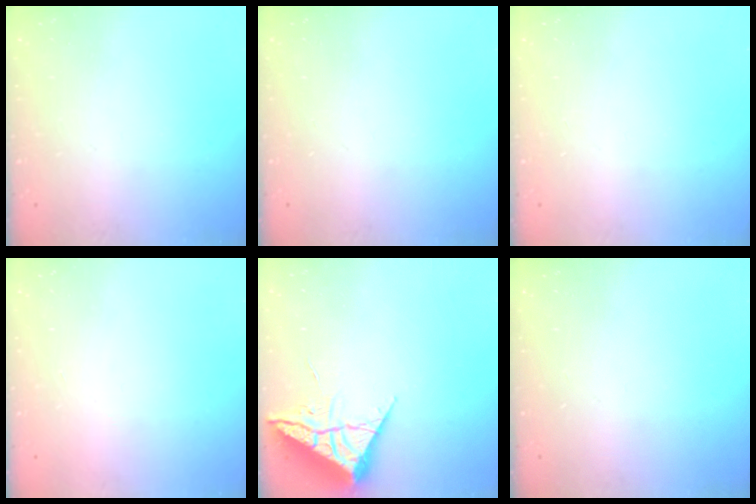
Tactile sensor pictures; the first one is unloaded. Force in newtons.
{"total": 0.0}
{"total": 0.0}
{"total": 1.5, "press": 1.5, "slide": 0.1}
{"total": 7.0, "press": 7.0, "slide": 0.3}
{"total": 0.0}